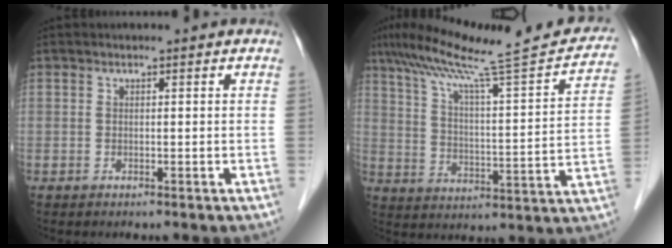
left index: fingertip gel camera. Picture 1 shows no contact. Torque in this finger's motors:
{"motor_torque": [0.61, -0.80, 0.20, 0.08]}